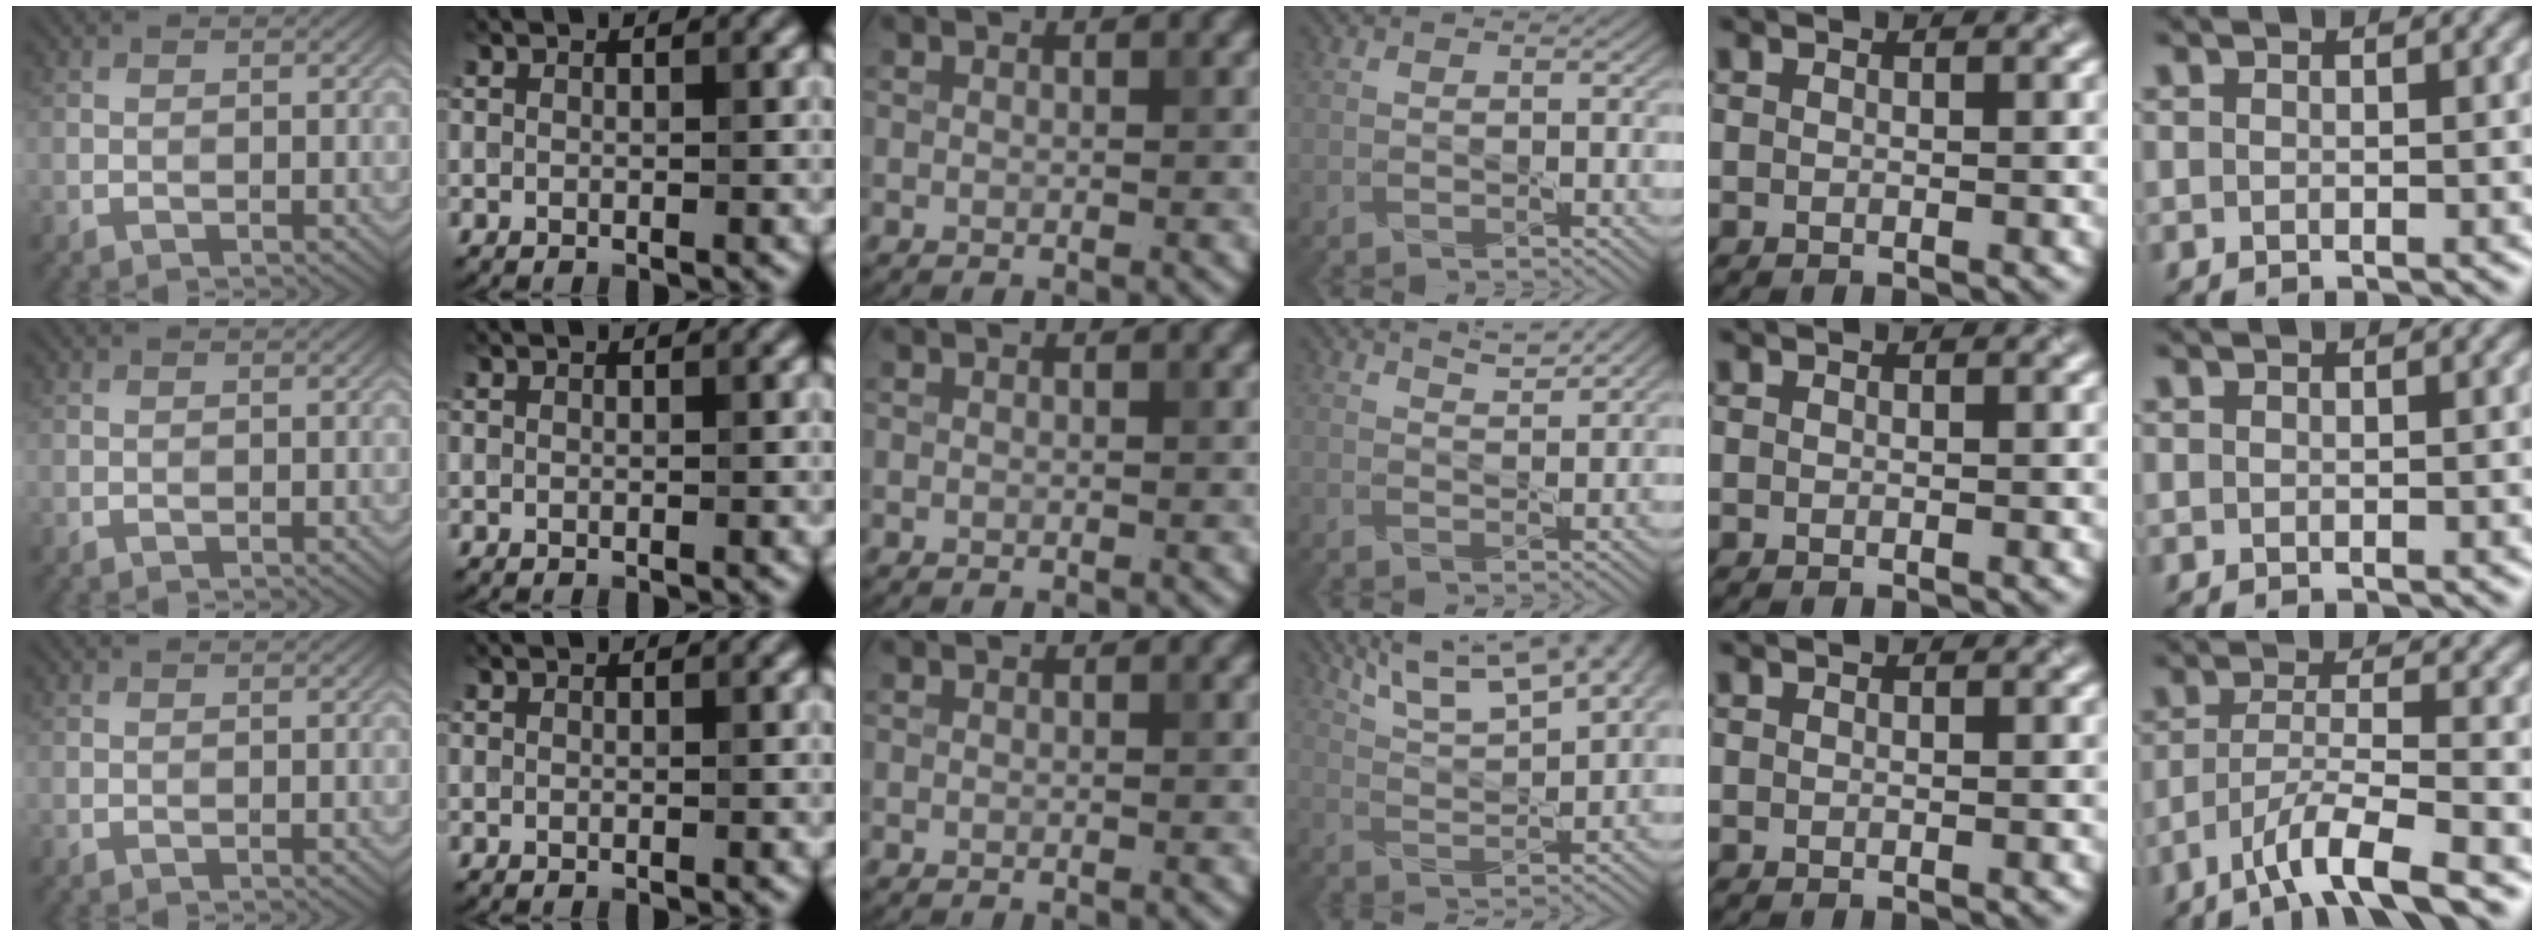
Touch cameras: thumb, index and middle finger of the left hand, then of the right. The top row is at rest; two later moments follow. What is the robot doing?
{"motion": "pour", "object": "sugar"}